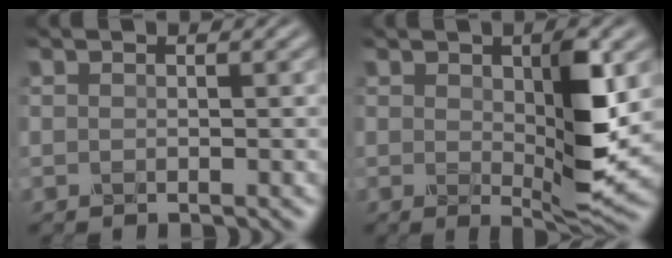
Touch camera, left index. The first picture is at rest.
{"total": 6.2, "force": [0.8, 1.7, 5.9], "torque": [-0.093, -0.014, 0.018]}